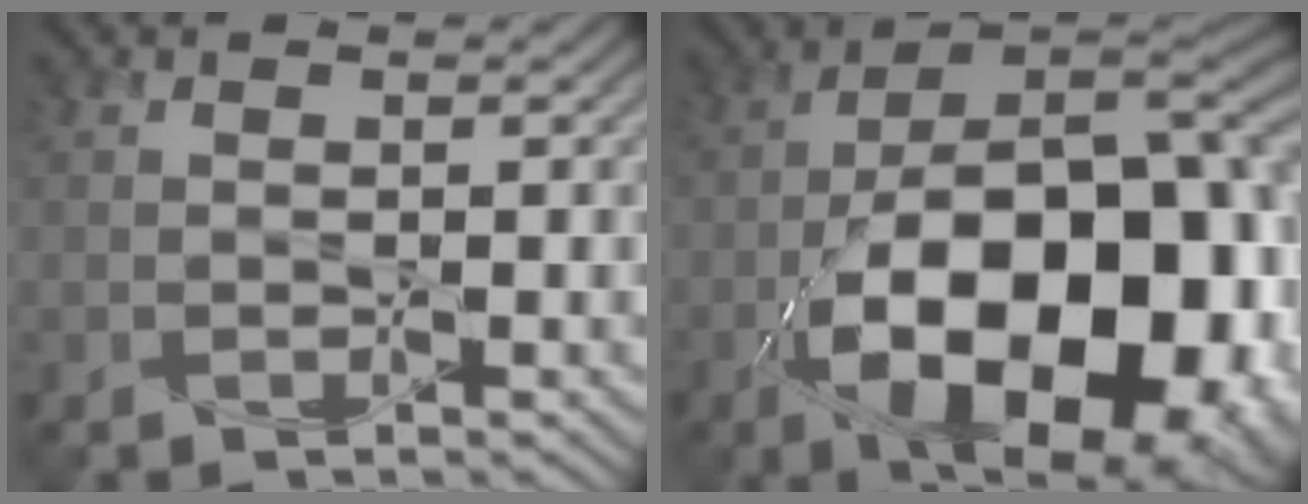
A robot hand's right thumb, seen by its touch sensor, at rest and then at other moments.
{"total": 22.7, "force": [-8.7, 11.5, 17.5], "torque": [-0.268, -0.029, -0.120]}